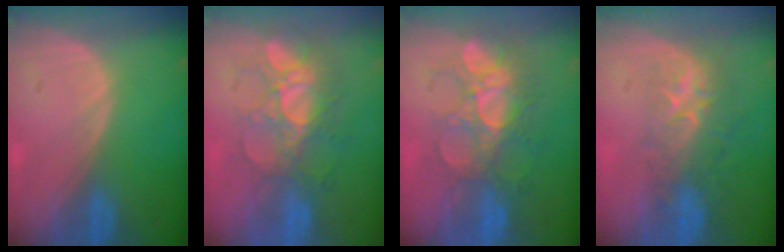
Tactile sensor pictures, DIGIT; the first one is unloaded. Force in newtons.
{"total": 8.7, "press": 7.8, "slide": 3.7}
{"total": 9.1, "press": 8.6, "slide": 2.9}
{"total": 8.8, "press": 7.1, "slide": 5.2}